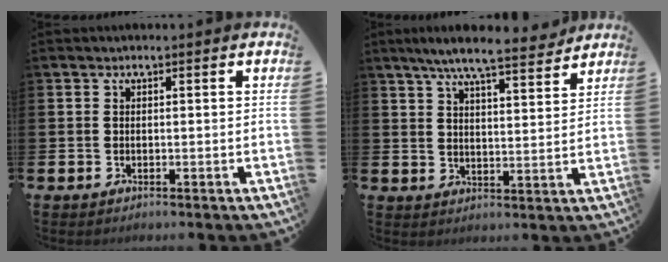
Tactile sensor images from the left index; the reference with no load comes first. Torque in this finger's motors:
{"motor_torque": [1.08, -1.06, 0.30, 0.21]}